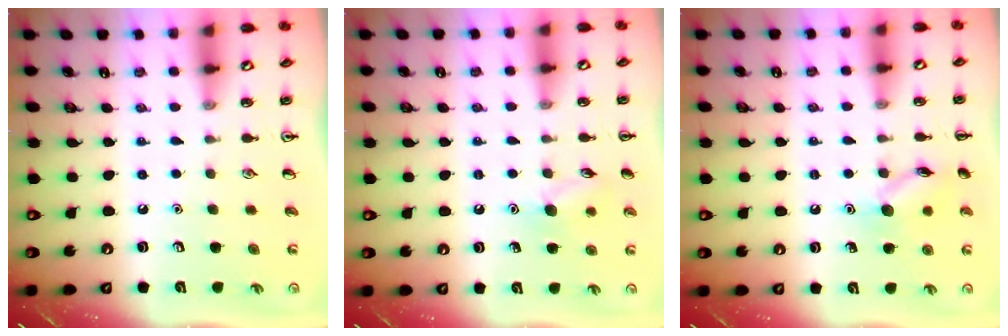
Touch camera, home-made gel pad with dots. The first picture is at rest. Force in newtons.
{"total": 8.0, "press": 7.8, "slide": 1.4}
{"total": 10.3, "press": 10.2, "slide": 0.7}